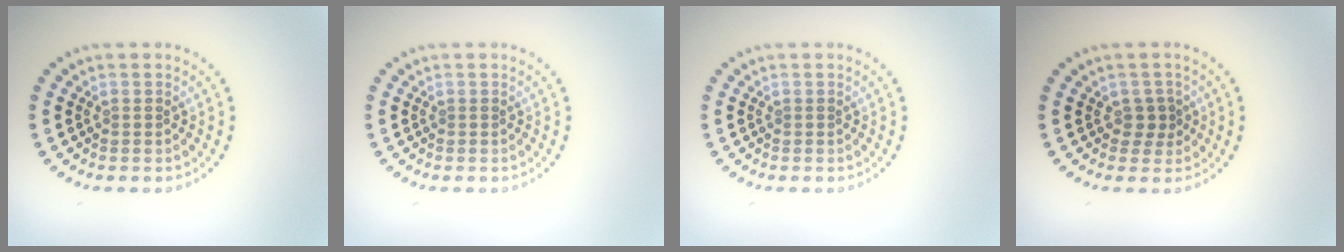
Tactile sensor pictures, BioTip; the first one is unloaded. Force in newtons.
{"total": 0.0}
{"total": 0.0}
{"total": 1.4, "press": 1.2, "slide": 0.8}